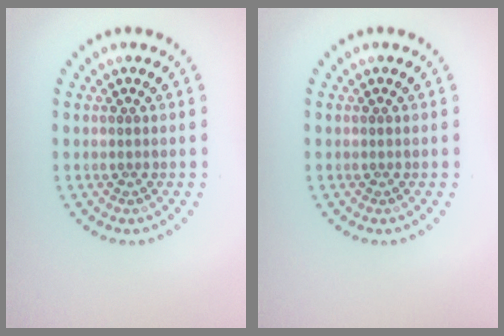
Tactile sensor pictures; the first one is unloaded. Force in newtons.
{"total": 0.0}